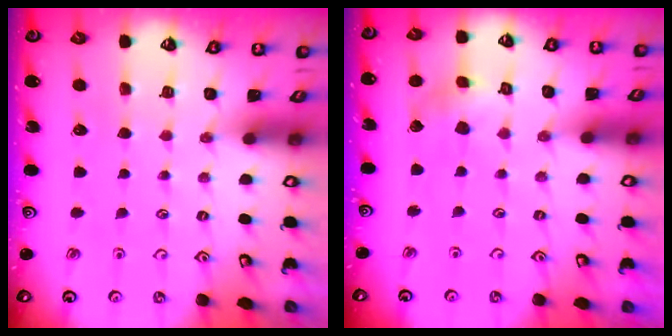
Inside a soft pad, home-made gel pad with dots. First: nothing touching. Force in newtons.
{"total": 4.8, "press": 4.8, "slide": 0.5}